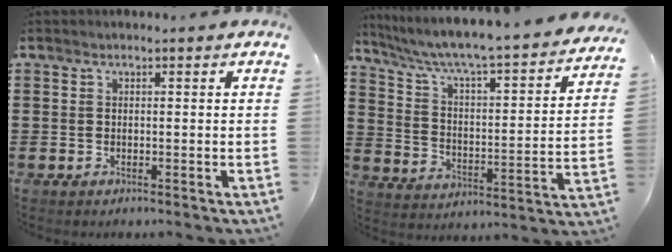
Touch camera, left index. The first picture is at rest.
{"total": 4.7, "force": [3.8, 0.1, 2.7], "torque": [-0.071, -0.045, 0.053]}